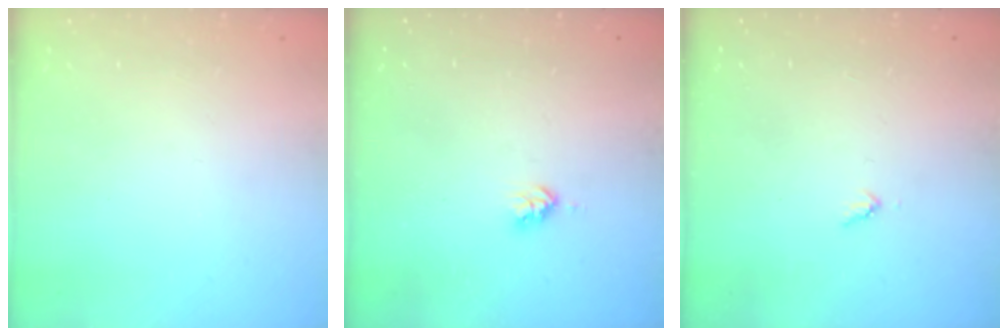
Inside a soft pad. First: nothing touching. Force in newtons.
{"total": 2.8, "press": 2.8, "slide": 0.2}
{"total": 3.0, "press": 3.0, "slide": 0.3}